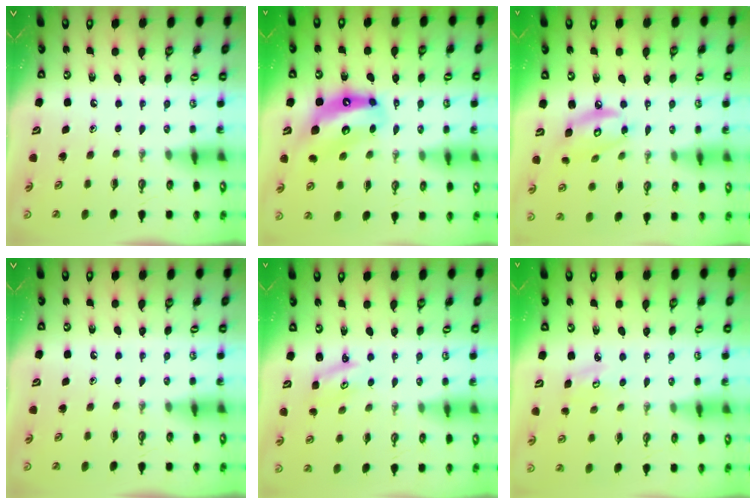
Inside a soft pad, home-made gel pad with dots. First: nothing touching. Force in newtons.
{"total": 12.2, "press": 12.2, "slide": 1.1}
{"total": 9.9, "press": 9.9, "slide": 0.7}
{"total": 0.0}
{"total": 2.2, "press": 2.2, "slide": 0.2}
{"total": 4.7, "press": 4.7, "slide": 0.4}